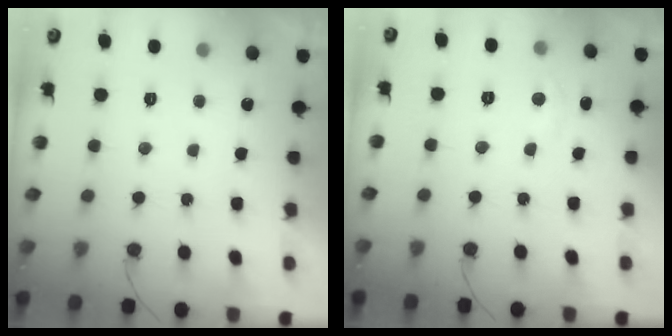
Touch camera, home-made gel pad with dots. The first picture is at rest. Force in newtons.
{"total": 2.3, "press": 2.3, "slide": 0.3}